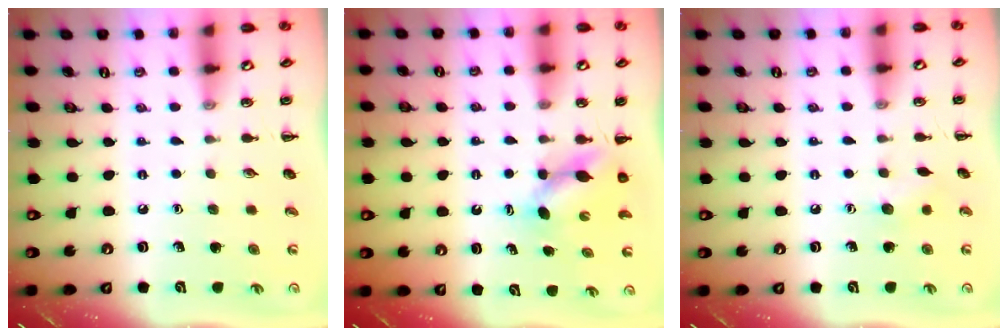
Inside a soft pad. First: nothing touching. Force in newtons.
{"total": 4.9, "press": 4.9, "slide": 0.5}
{"total": 5.1, "press": 5.0, "slide": 1.1}